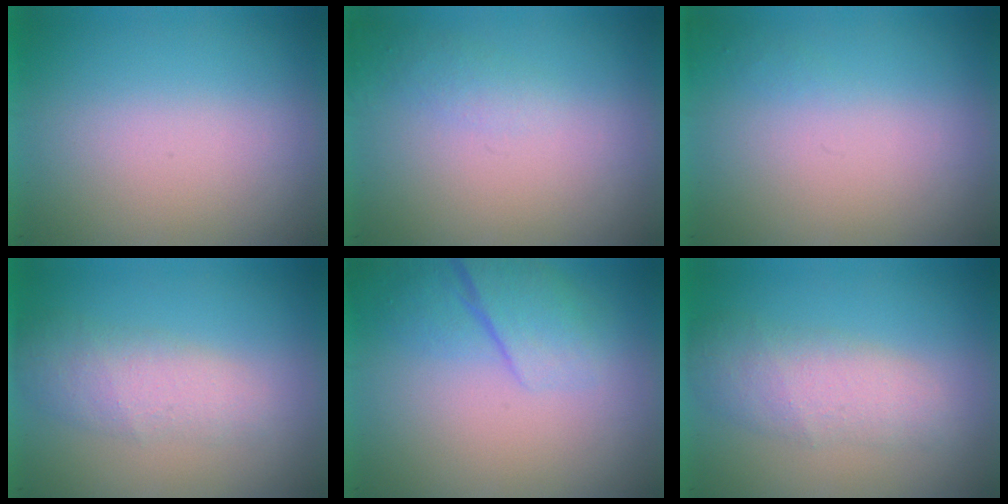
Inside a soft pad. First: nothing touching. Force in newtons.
{"total": 1.3}
{"total": 1.1}
{"total": 2.3}
{"total": 2.6}
{"total": 2.6}